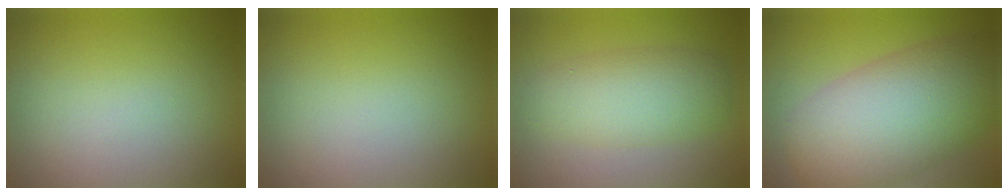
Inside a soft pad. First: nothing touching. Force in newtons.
{"total": 0.0}
{"total": 4.8, "press": 4.8, "slide": 0.1}
{"total": 10.7, "press": 10.7, "slide": 0.4}